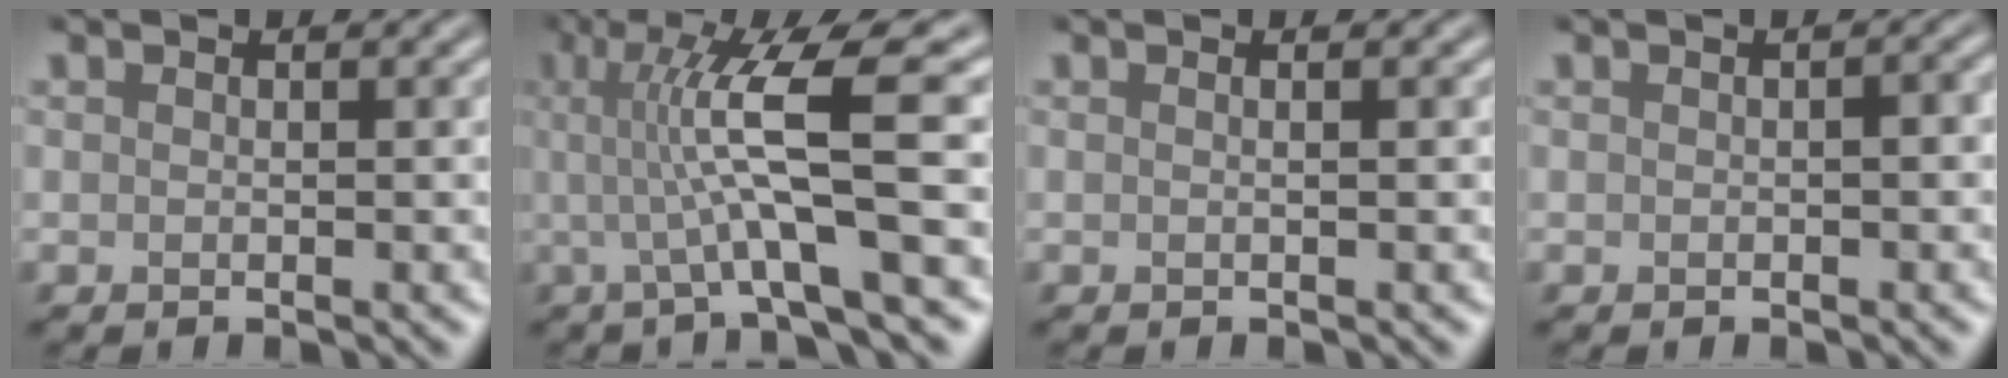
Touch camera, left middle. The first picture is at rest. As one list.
[{"total": 7.4, "force": [0.4, 1.0, 7.3], "torque": [-0.118, 0.004, 0.014]}, {"total": 0.6, "force": [0.2, 0.4, 0.4], "torque": [0.007, -0.001, -0.006]}, {"total": 0.7, "force": [-0.1, 0.1, 0.7], "torque": [-0.005, 0.005, 0.008]}]